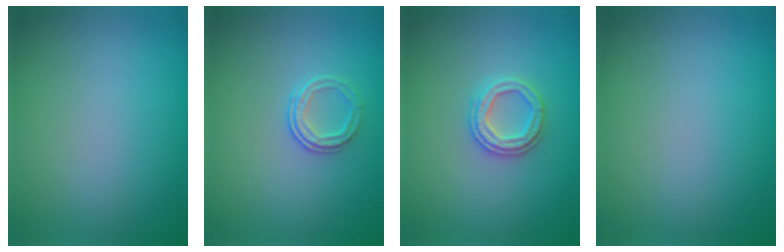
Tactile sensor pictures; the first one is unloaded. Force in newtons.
{"total": 2.1, "press": 1.4, "slide": 1.5}
{"total": 2.4, "press": 2.4, "slide": 0.4}
{"total": 0.0}